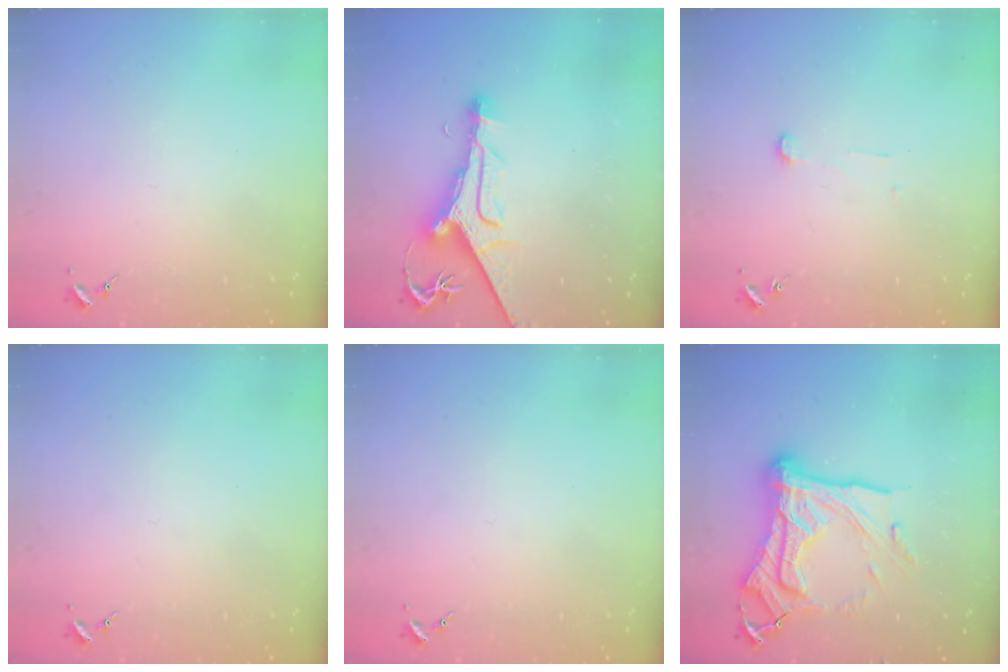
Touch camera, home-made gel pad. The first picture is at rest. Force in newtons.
{"total": 12.3, "press": 12.2, "slide": 1.7}
{"total": 3.7, "press": 3.7, "slide": 0.3}
{"total": 0.0}
{"total": 0.0}
{"total": 26.5, "press": 26.4, "slide": 2.6}